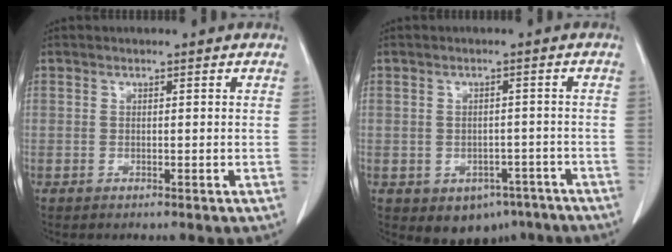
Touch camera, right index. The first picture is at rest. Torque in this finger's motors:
{"motor_torque": [-0.21, -0.24, -0.07, -0.05]}